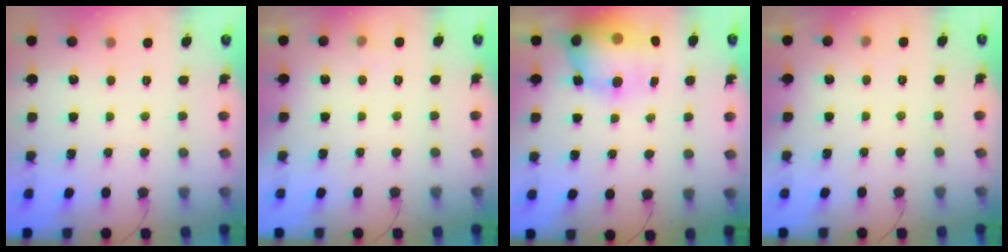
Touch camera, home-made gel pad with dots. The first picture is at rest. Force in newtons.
{"total": 3.3, "press": 2.6, "slide": 2.1}
{"total": 19.1, "press": 17.0, "slide": 8.7}
{"total": 6.2, "press": 1.7, "slide": 5.9}